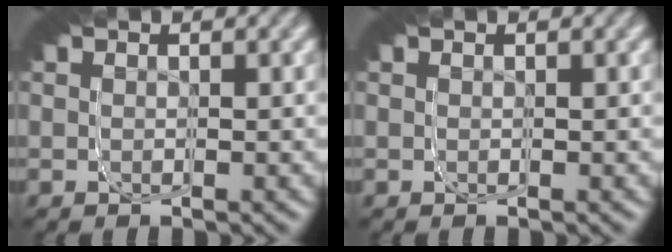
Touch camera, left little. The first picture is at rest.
{"total": 0.0}